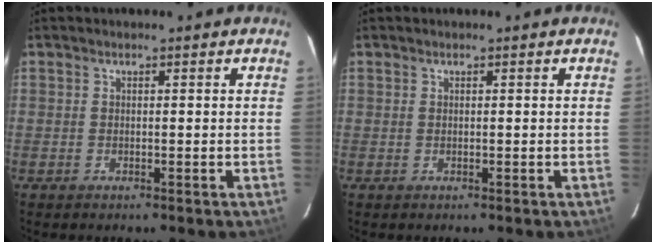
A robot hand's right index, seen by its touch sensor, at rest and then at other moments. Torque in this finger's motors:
{"motor_torque": [0.00, 0.00, 0.00, -0.01]}